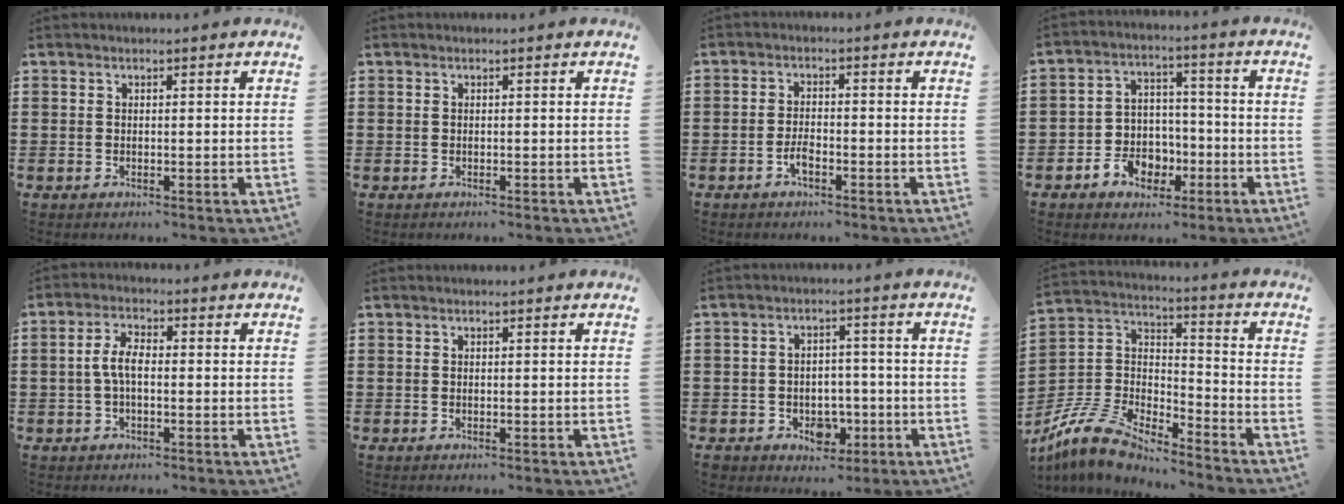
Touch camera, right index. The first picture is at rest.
{"total": 0.0}
{"total": 2.5, "force": [-1.4, 0.7, 1.9], "torque": [-0.045, -0.004, -0.027]}
{"total": 5.5, "force": [-2.4, 4.6, 1.7], "torque": [-0.040, 0.016, -0.041]}
{"total": 4.4, "force": [-0.5, 1.9, 3.9], "torque": [-0.087, 0.002, -0.015]}
{"total": 0.0}
{"total": 4.8, "force": [-2.0, 3.8, 2.1], "torque": [-0.039, 0.006, -0.034]}
{"total": 9.5, "force": [-8.6, 2.2, 3.4], "torque": [-0.100, 0.007, -0.180]}